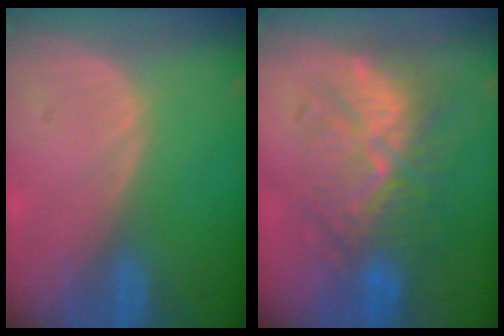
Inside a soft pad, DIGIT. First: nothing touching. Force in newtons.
{"total": 9.6, "press": 9.5, "slide": 1.5}